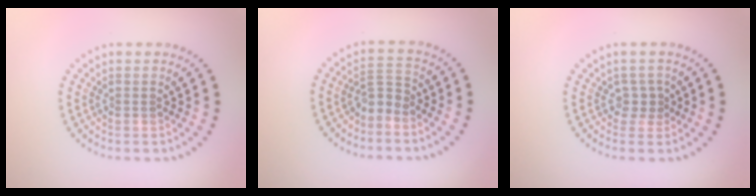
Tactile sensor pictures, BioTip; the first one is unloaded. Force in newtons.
{"total": 2.0, "press": 1.4, "slide": 1.4}
{"total": 1.4, "press": 1.0, "slide": 1.0}